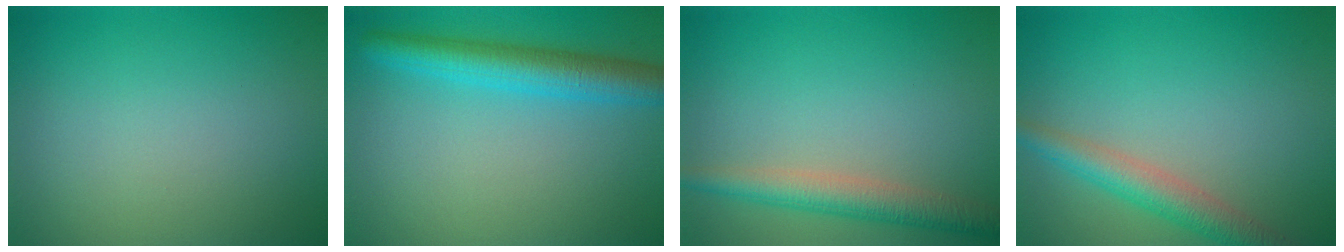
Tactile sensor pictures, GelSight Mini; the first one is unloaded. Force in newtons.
{"total": 4.9, "press": 4.9, "slide": 0.2}
{"total": 3.7, "press": 3.7, "slide": 0.2}
{"total": 3.8, "press": 3.8, "slide": 0.1}